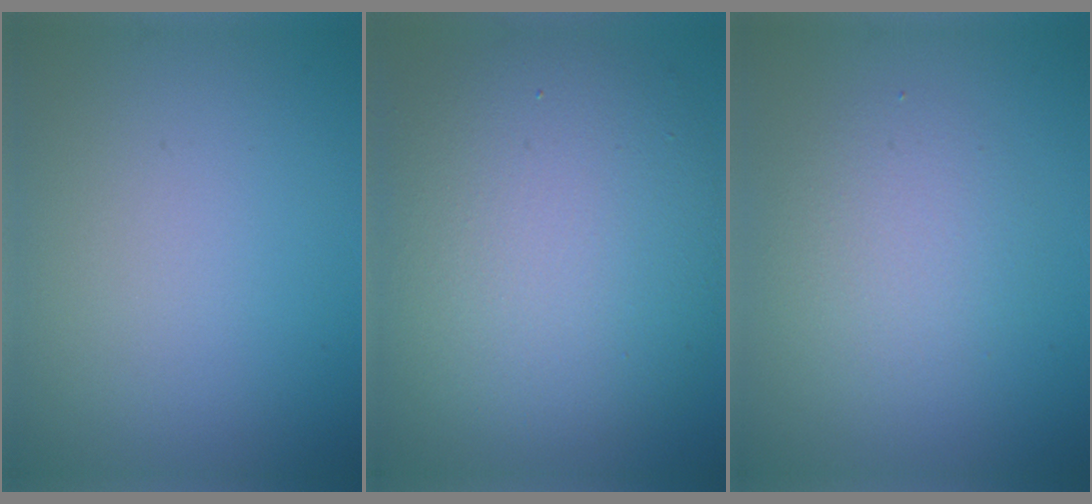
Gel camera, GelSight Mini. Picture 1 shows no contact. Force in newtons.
{"total": 11.4, "press": 11.4, "slide": 0.8}
{"total": 2.9, "press": 2.9, "slide": 0.3}